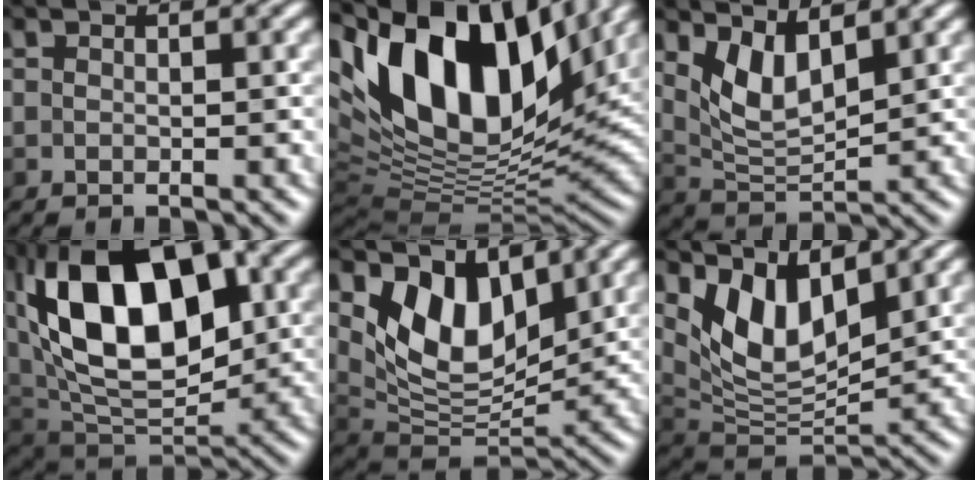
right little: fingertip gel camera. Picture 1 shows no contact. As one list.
[{"total": 15.6, "force": [5.0, 7.8, 12.6], "torque": [-0.242, 0.029, 0.076]}, {"total": 4.0, "force": [1.8, 1.7, 3.1], "torque": [-0.069, -0.012, 0.035]}, {"total": 13.1, "force": [2.6, 6.8, 10.9], "torque": [-0.182, 0.015, 0.041]}, {"total": 6.9, "force": [3.5, 3.8, 4.6], "torque": [-0.090, -0.006, 0.063]}, {"total": 6.6, "force": [3.5, 2.9, 4.8], "torque": [-0.098, -0.009, 0.065]}]